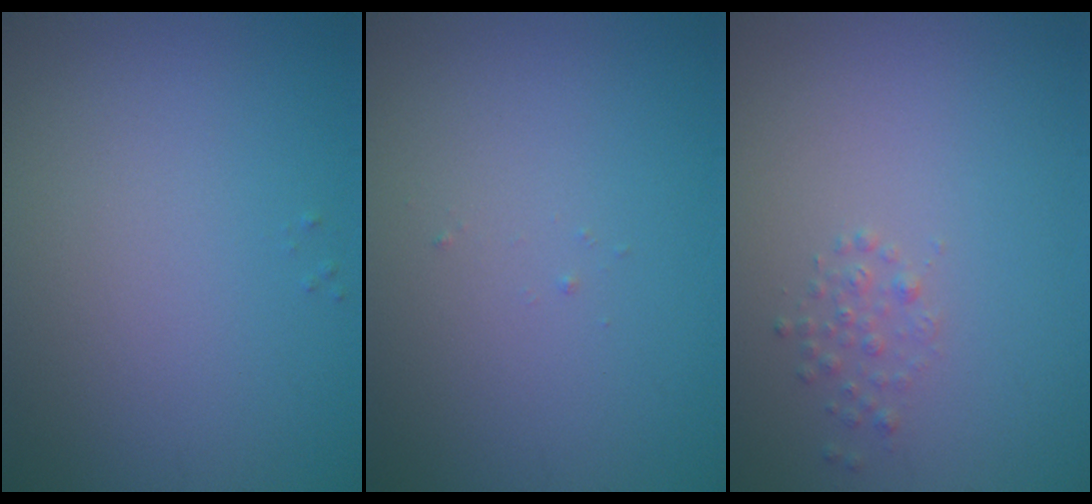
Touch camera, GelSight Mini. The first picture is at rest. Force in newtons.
{"total": 0.0}
{"total": 1.0, "press": 1.0, "slide": 0.1}